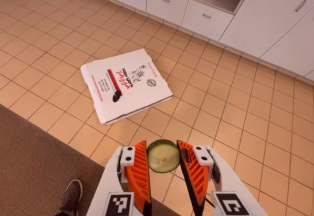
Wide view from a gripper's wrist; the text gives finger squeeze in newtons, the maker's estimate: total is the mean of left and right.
{"total": 8.2, "left": 7.9, "right": 8.4}